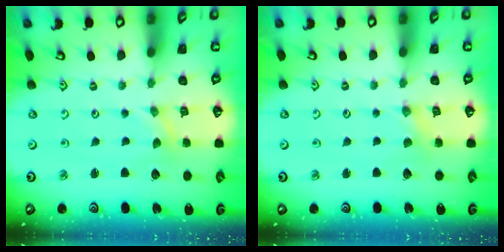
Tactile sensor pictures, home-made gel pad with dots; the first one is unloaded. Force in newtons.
{"total": 0.0}